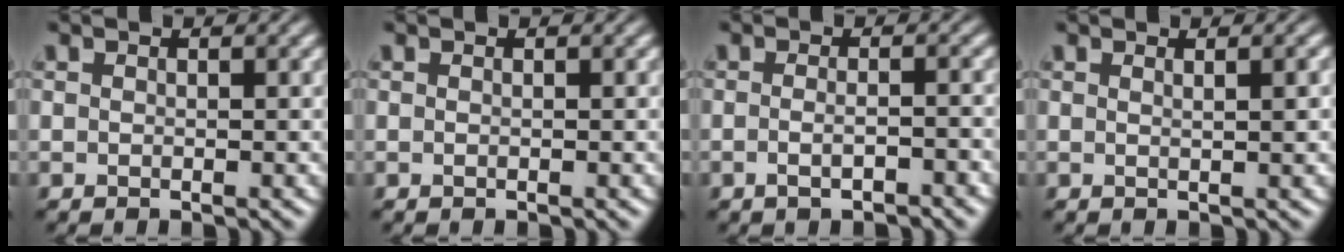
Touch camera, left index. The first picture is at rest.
{"total": 0.0}
{"total": 2.1, "force": [-0.9, 0.6, 1.8], "torque": [-0.025, 0.000, -0.016]}
{"total": 1.4, "force": [0.5, 0.4, 1.3], "torque": [-0.015, 0.001, 0.000]}